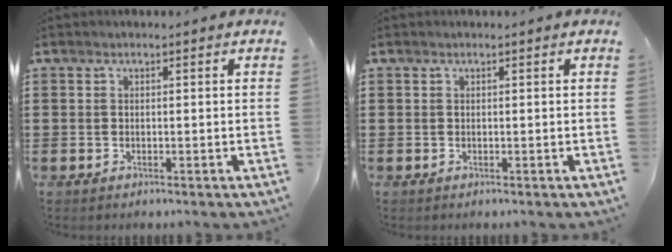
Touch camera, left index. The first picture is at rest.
{"total": 0.0}